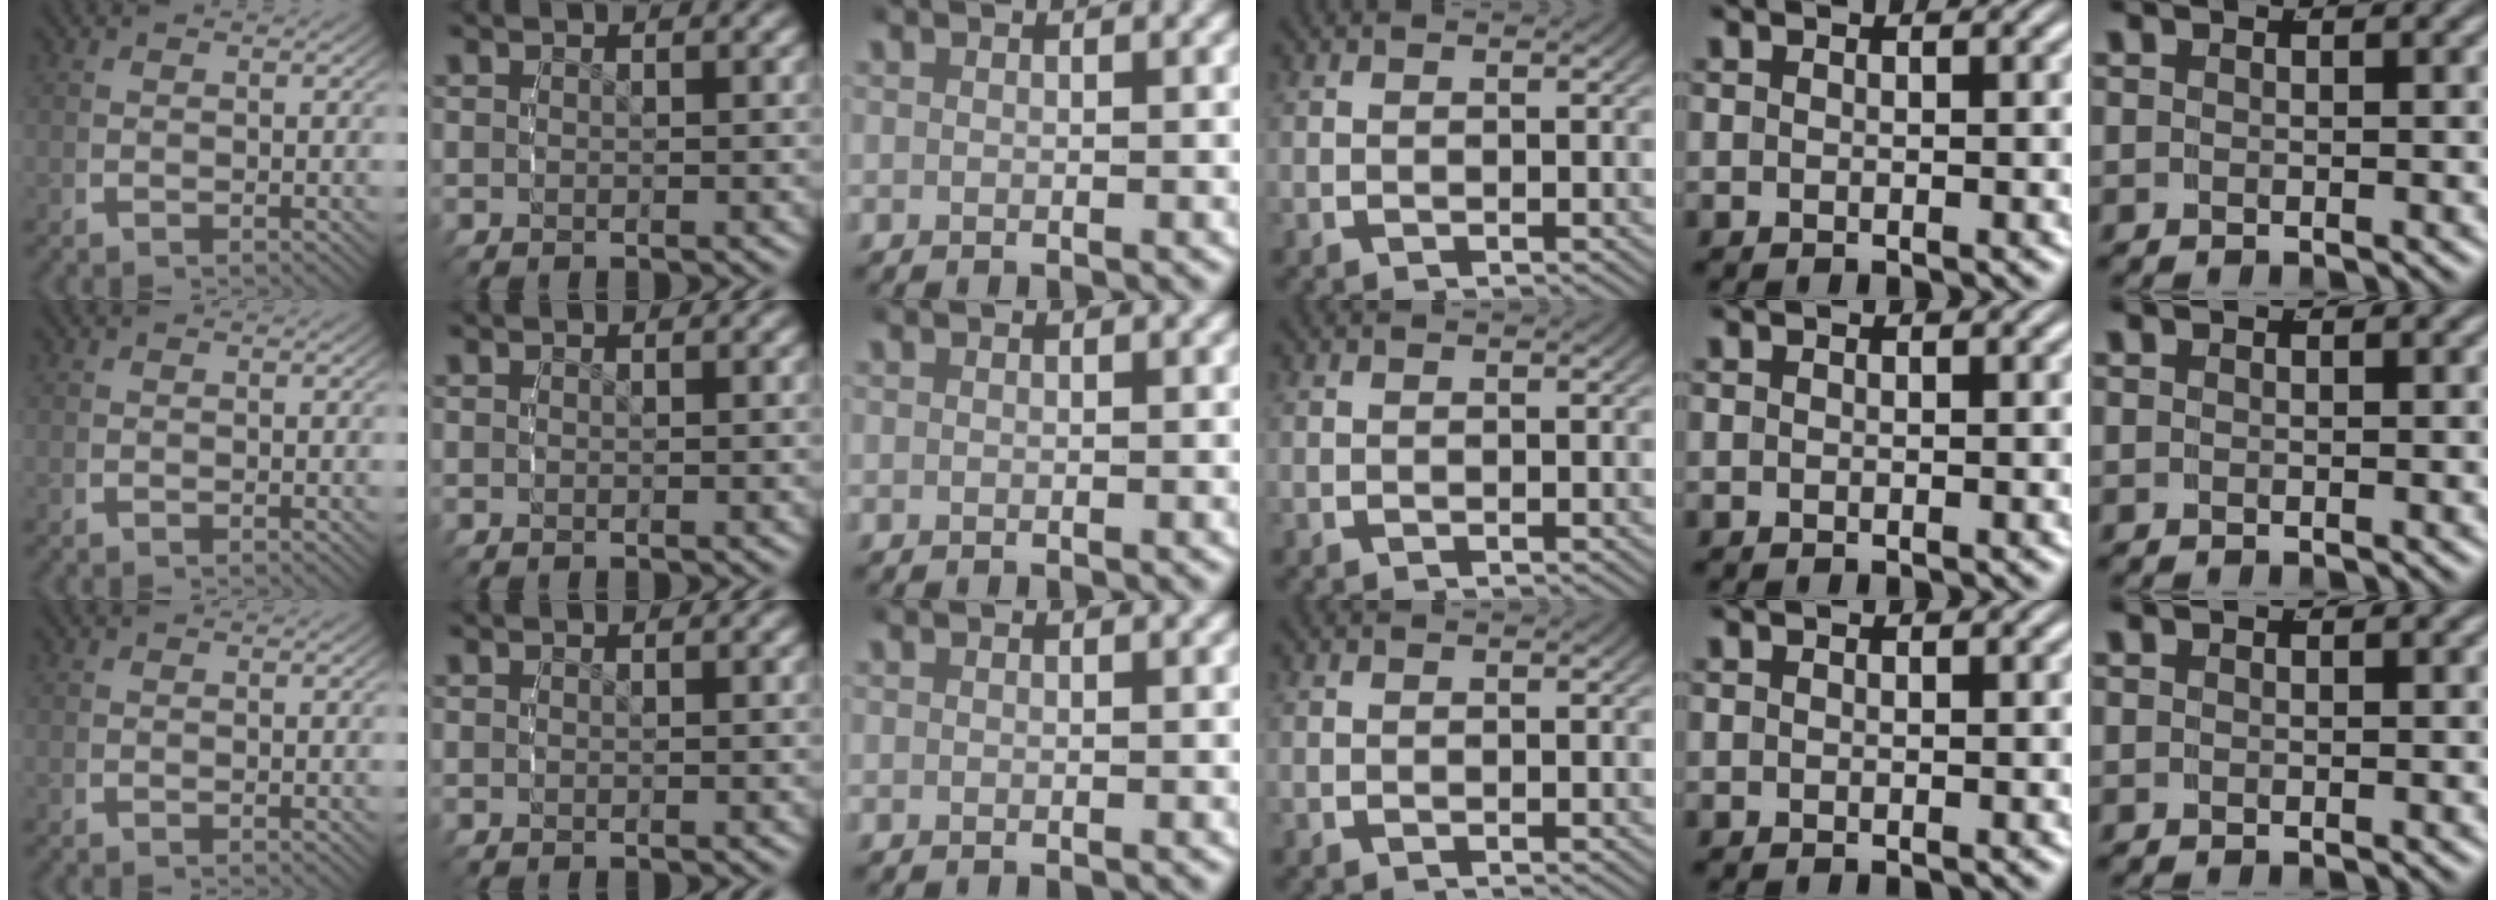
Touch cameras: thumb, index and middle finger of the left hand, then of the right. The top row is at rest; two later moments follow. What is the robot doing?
{"motion": "reach", "object": "paper plate"}